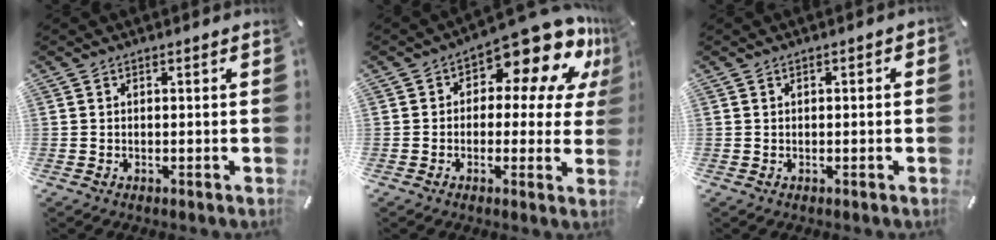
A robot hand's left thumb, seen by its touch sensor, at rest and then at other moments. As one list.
[{"total": 14.0, "force": [8.6, 6.1, 9.3], "torque": [-0.129, -0.072, 0.145]}, {"total": 0.6, "force": [-0.1, 0.5, 0.4], "torque": [-0.006, 0.003, -0.003]}]